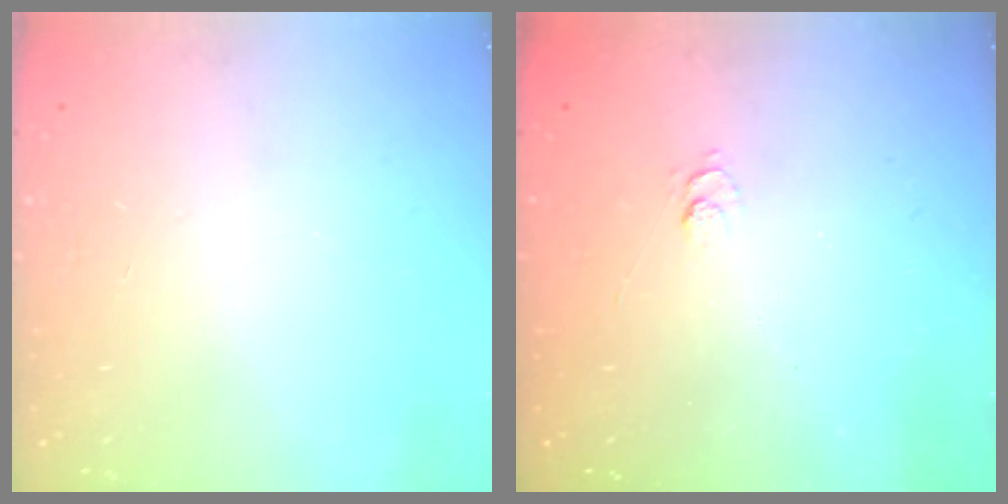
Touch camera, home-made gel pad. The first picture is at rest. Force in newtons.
{"total": 2.7, "press": 2.2, "slide": 1.5}